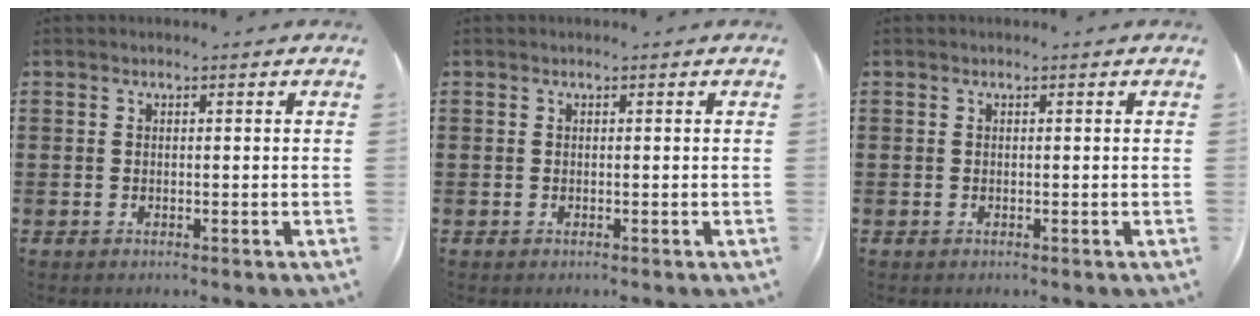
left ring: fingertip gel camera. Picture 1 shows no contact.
{"total": 0.0}
{"total": 0.0}